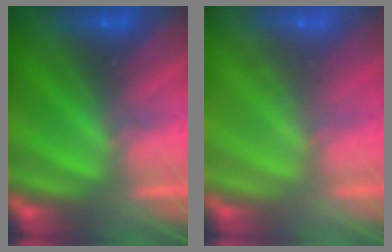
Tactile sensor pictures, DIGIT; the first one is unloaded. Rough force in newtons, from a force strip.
{"total": 1.8}